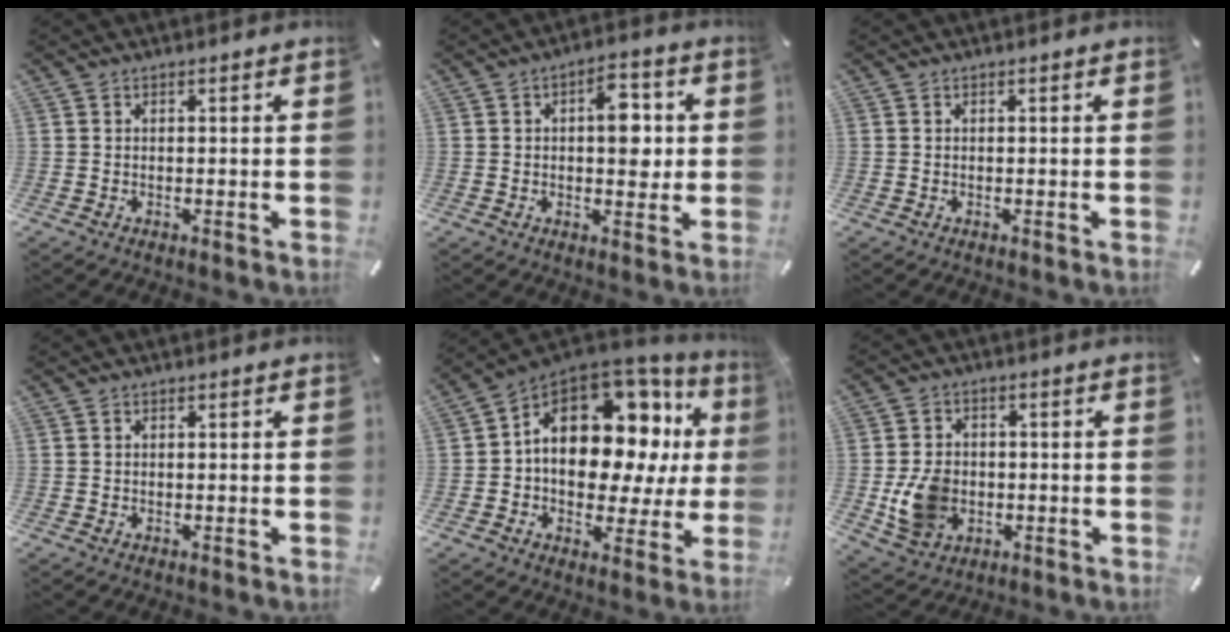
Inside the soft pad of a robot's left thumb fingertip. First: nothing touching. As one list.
[{"total": 9.0, "force": [1.1, 5.0, 7.4], "torque": [-0.082, -0.006, 0.010]}, {"total": 0.0}, {"total": 0.0}, {"total": 19.4, "force": [5.7, 12.8, 13.4], "torque": [-0.192, -0.041, 0.097]}, {"total": 9.9, "force": [-1.5, 8.2, 5.4], "torque": [-0.118, 0.007, -0.025]}]